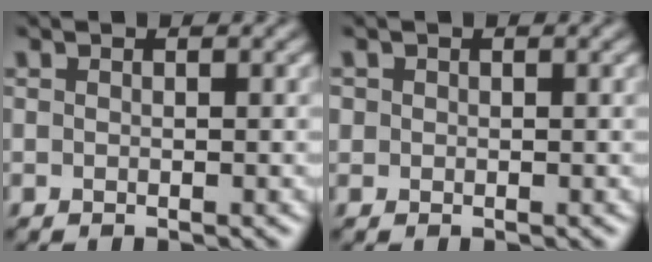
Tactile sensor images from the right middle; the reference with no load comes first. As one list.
[{"total": 0.6, "force": [0.2, 0.5, 0.0], "torque": [0.003, 0.001, 0.005]}]